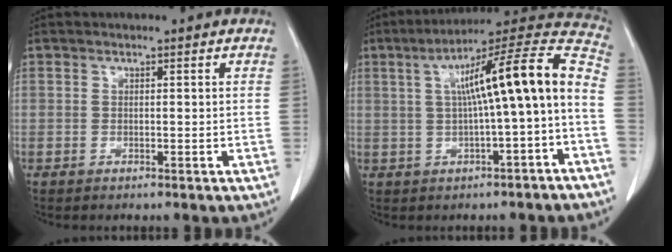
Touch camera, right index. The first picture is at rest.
{"total": 15.1, "force": [-0.4, 0.9, 15.1], "torque": [-0.219, 0.048, -0.003]}